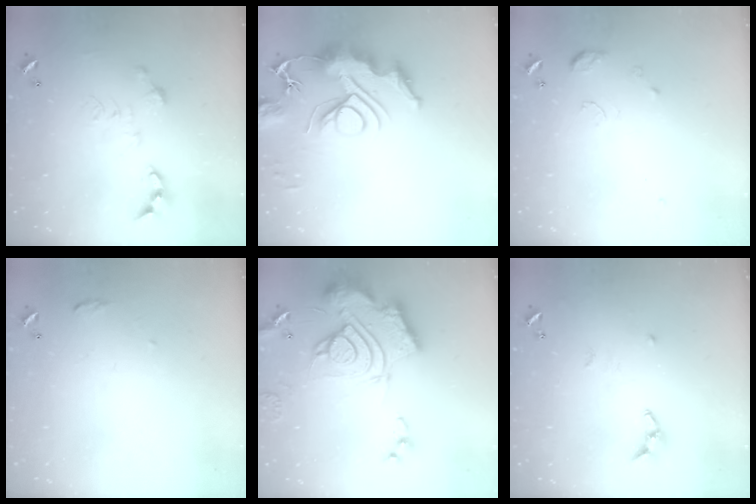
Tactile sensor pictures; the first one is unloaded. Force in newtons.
{"total": 13.8, "press": 13.7, "slide": 0.8}
{"total": 7.9, "press": 7.8, "slide": 0.8}
{"total": 5.9, "press": 5.8, "slide": 0.7}
{"total": 23.3, "press": 23.1, "slide": 2.3}
{"total": 7.9, "press": 7.9, "slide": 0.2}